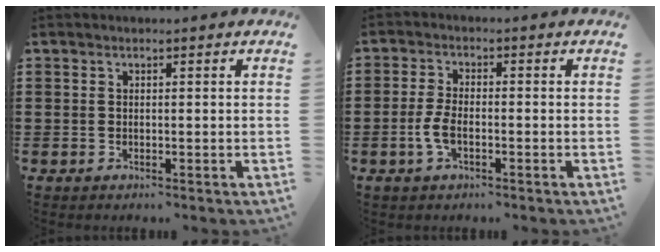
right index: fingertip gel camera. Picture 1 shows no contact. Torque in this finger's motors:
{"motor_torque": [1.99, 0.15, 0.22, 0.14]}